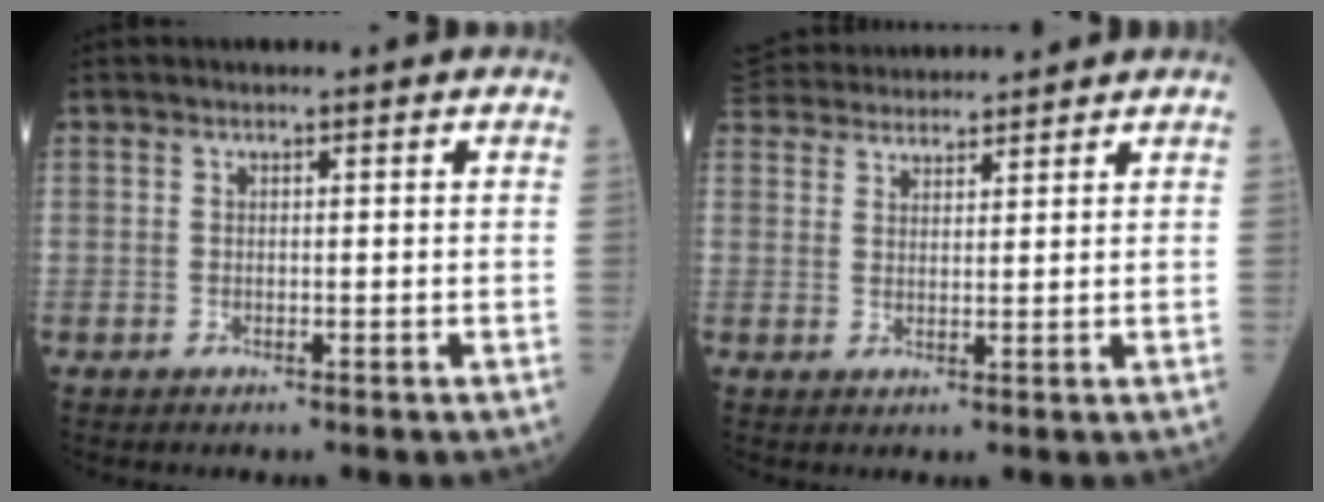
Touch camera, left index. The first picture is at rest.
{"total": 11.3, "force": [10.6, 2.2, 3.2], "torque": [-0.063, 0.048, 0.175]}